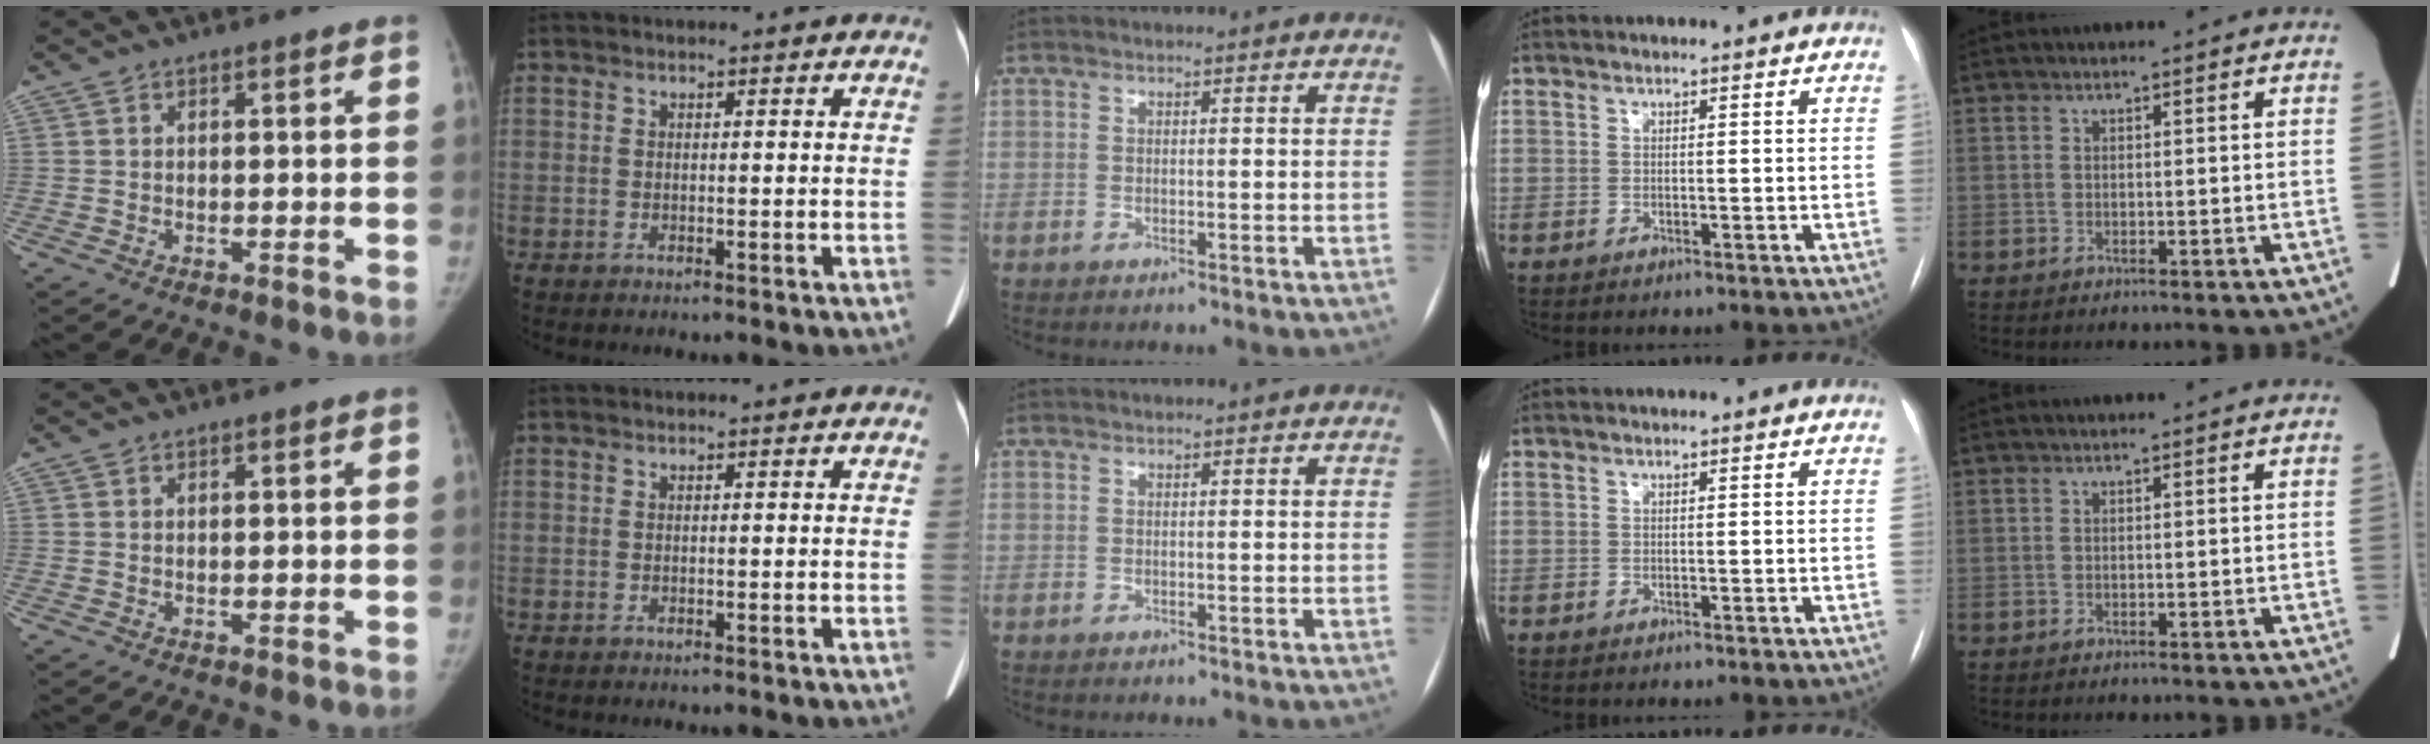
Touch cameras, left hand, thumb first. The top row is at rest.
{}